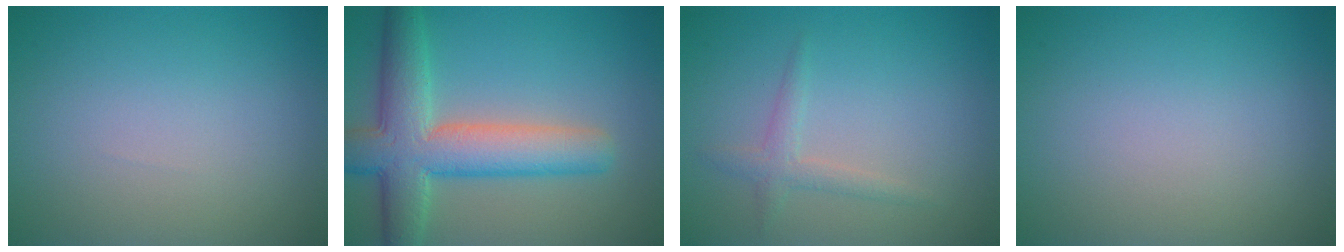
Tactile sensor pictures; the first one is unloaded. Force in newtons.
{"total": 8.0, "press": 8.0, "slide": 0.2}
{"total": 1.6, "press": 1.6, "slide": 0.0}
{"total": 0.0}